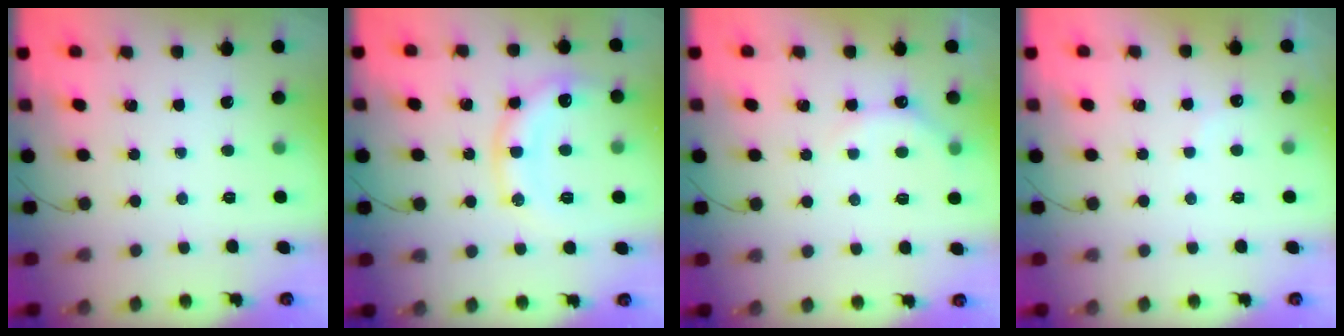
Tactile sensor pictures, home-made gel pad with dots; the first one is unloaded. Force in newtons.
{"total": 11.9, "press": 11.8, "slide": 0.9}
{"total": 5.8, "press": 5.7, "slide": 1.3}
{"total": 5.3, "press": 5.2, "slide": 0.9}